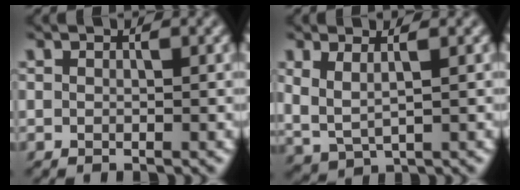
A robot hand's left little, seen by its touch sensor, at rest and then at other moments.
{"total": 2.5, "force": [1.0, 0.8, 2.2], "torque": [-0.058, -0.005, 0.019]}